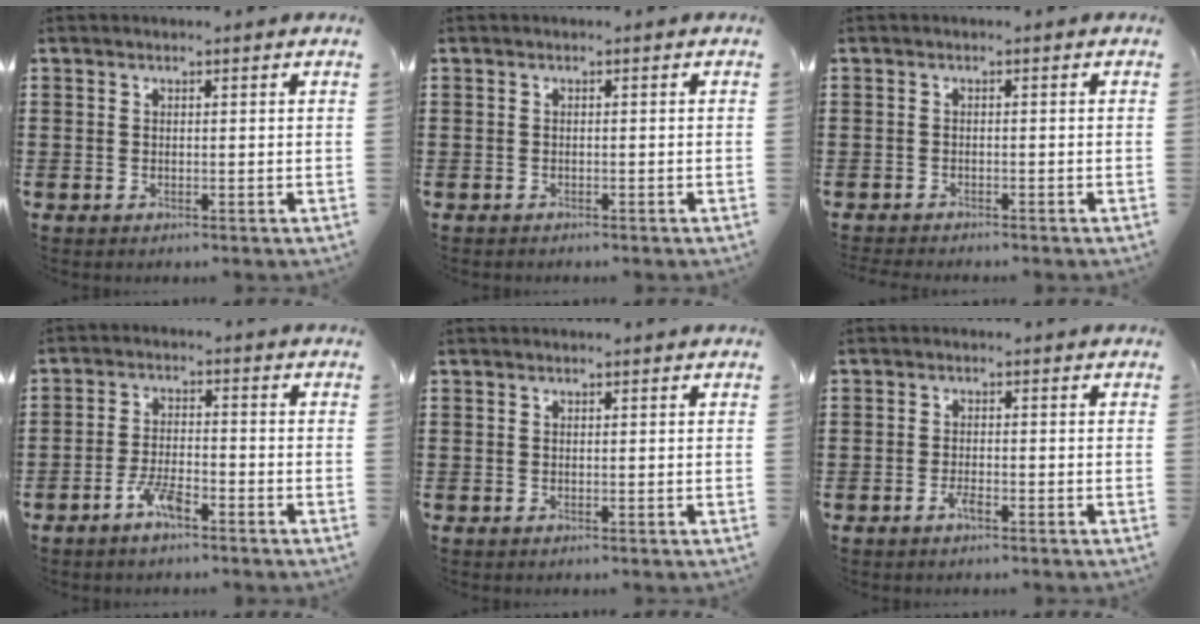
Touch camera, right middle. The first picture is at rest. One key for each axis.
{"total": 0.6, "fx": -0.5, "fy": 0.2, "fz": -0.1, "tx": 0.000, "ty": 0.002, "tz": -0.012}
{"total": 1.0, "fx": -1.0, "fy": 0.0, "fz": 0.1, "tx": -0.004, "ty": -0.001, "tz": -0.020}
{"total": 4.7, "fx": -3.4, "fy": 1.2, "fz": 3.0, "tx": -0.069, "ty": 0.003, "tz": -0.068}
{"total": 0.0}
{"total": 1.9, "fx": -1.3, "fy": 0.6, "fz": 1.3, "tx": -0.032, "ty": -0.003, "tz": -0.027}